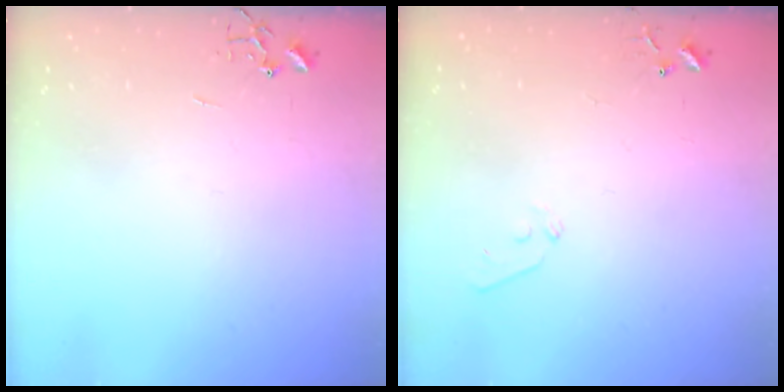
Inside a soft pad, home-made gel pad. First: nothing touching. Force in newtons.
{"total": 5.2, "press": 5.2, "slide": 0.5}